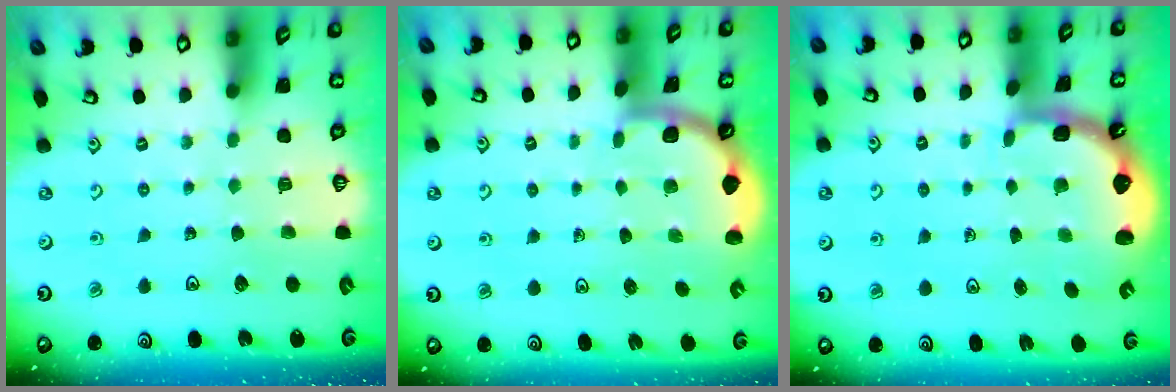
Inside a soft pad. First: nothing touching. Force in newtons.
{"total": 1.8, "press": 1.8, "slide": 0.0}
{"total": 2.5, "press": 1.7, "slide": 1.8}